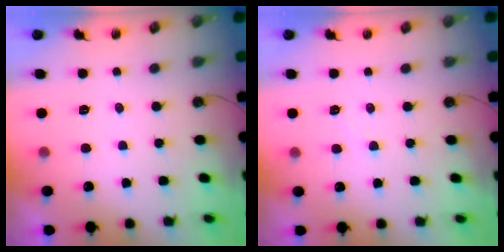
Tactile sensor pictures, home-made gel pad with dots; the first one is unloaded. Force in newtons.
{"total": 4.7, "press": 4.6, "slide": 0.8}